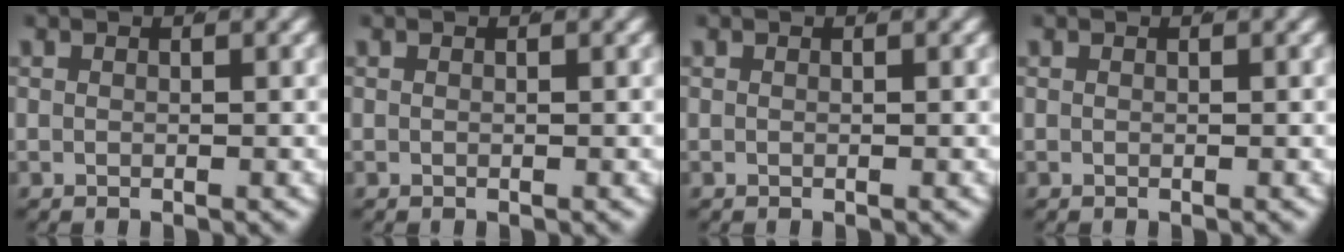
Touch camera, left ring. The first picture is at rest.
{"total": 0.0}
{"total": 0.0}
{"total": 0.0}